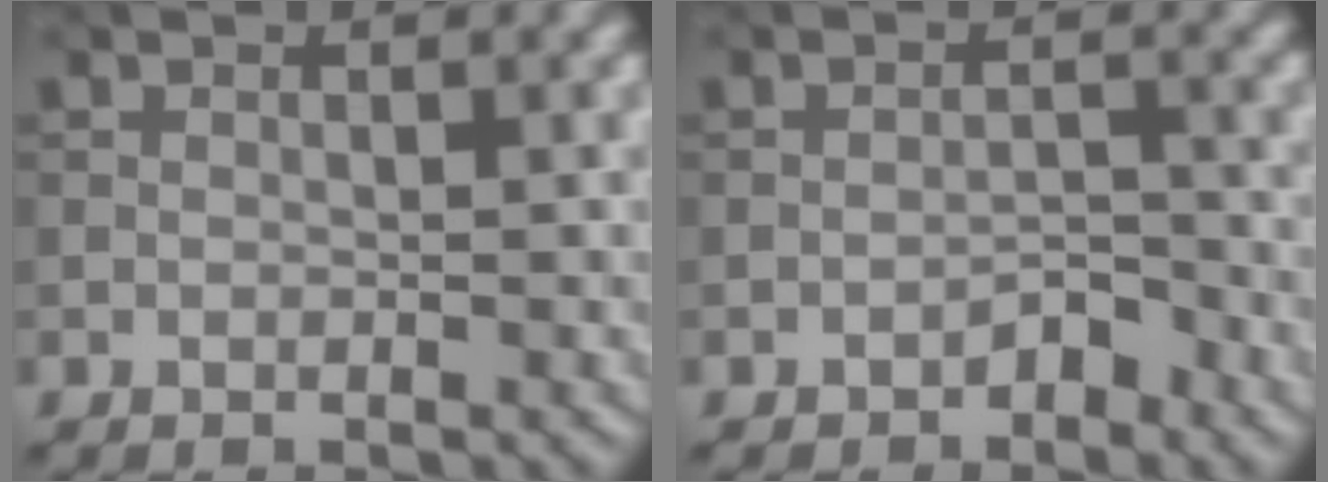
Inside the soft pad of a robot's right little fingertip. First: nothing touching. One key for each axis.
{"total": 1.8, "fx": -1.4, "fy": 0.8, "fz": 0.9, "tx": -0.011, "ty": 0.007, "tz": -0.026}